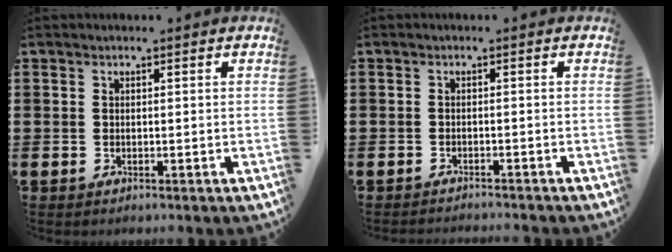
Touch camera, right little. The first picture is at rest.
{"total": 0.9, "force": [-0.9, -0.2, -0.1], "torque": [0.001, 0.000, -0.019]}